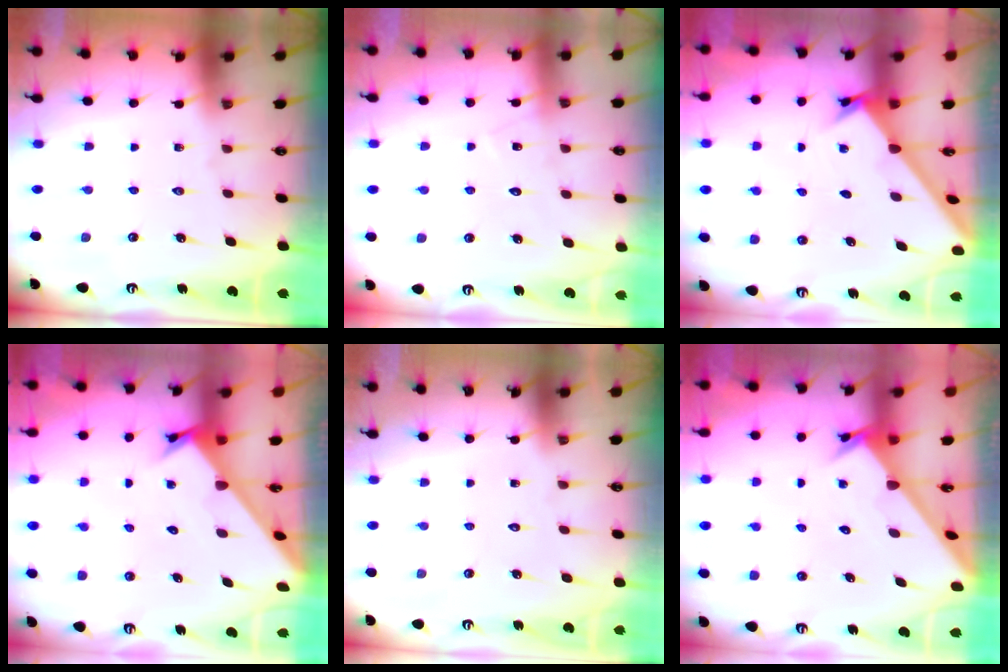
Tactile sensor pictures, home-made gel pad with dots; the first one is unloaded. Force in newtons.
{"total": 7.5, "press": 7.5, "slide": 0.5}
{"total": 1.6, "press": 1.6, "slide": 0.1}
{"total": 2.2, "press": 2.2, "slide": 0.2}
{"total": 1.6, "press": 1.6, "slide": 0.1}
{"total": 2.5, "press": 2.5, "slide": 0.2}